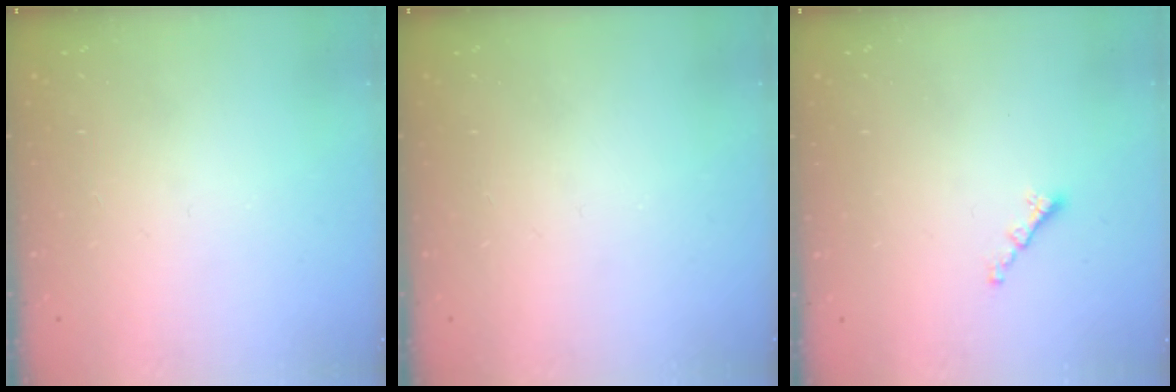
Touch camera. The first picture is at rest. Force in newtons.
{"total": 0.0}
{"total": 1.2, "press": 1.1, "slide": 0.5}